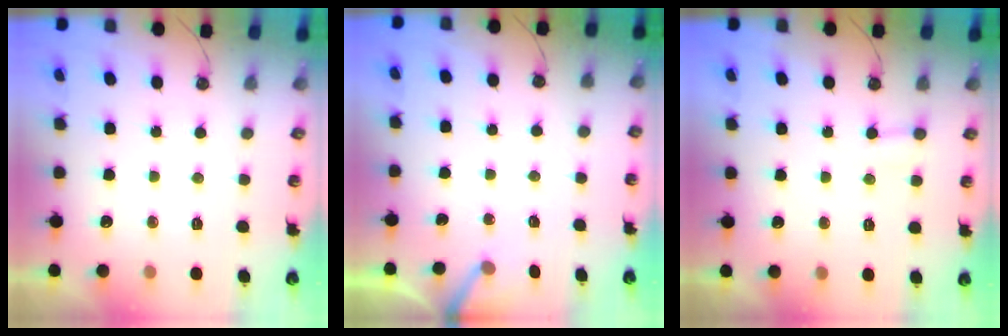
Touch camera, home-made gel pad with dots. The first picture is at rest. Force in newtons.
{"total": 3.8, "press": 3.8, "slide": 0.2}
{"total": 6.1, "press": 6.1, "slide": 0.4}